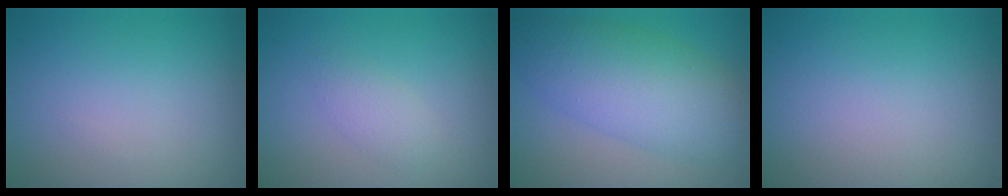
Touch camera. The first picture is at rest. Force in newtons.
{"total": 1.6, "press": 1.6, "slide": 0.1}
{"total": 6.9, "press": 6.9, "slide": 0.3}
{"total": 0.0}